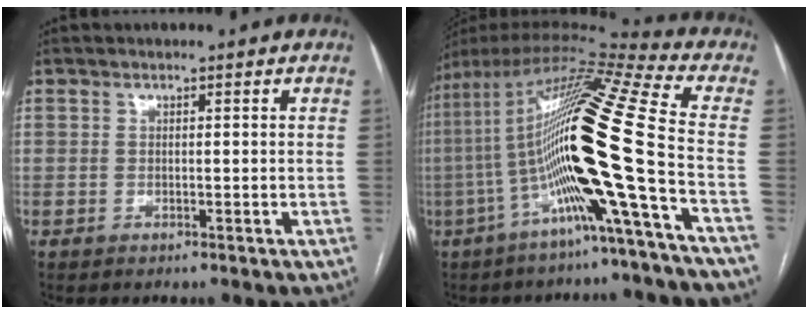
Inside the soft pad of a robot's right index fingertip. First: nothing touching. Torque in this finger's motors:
{"motor_torque": [2.14, 0.00, 1.05, 0.21]}